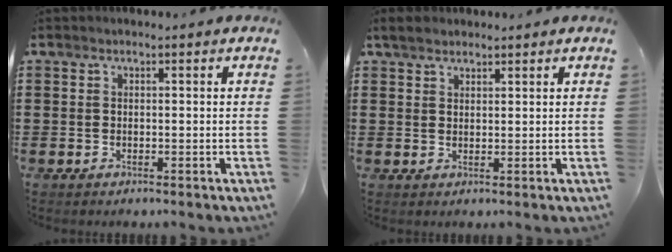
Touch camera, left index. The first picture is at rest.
{"total": 2.1, "force": [1.9, 0.9, 0.6], "torque": [-0.017, 0.007, 0.036]}